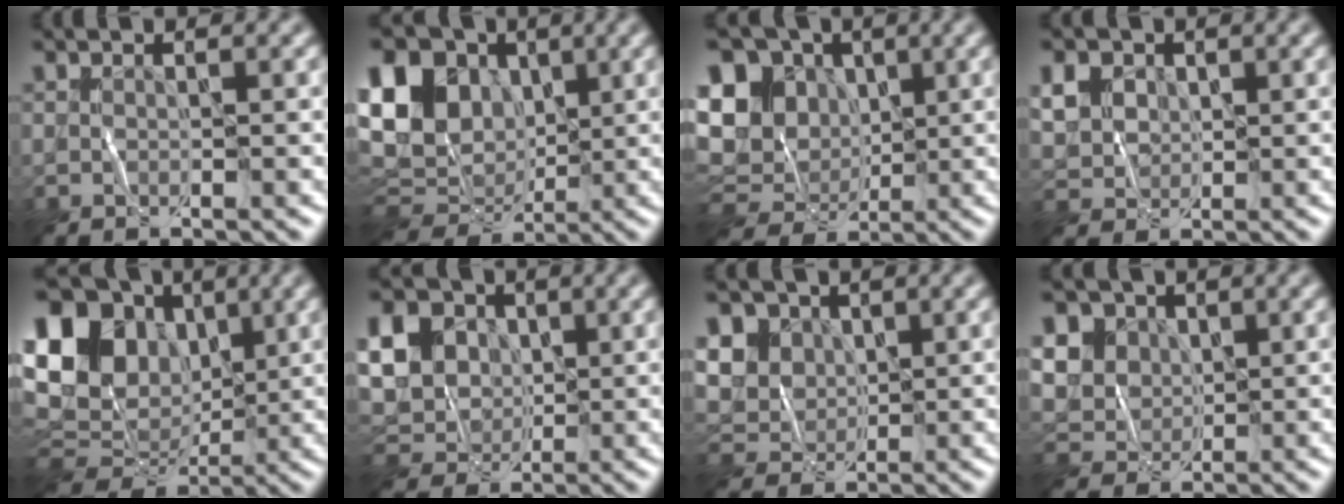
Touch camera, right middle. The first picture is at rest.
{"total": 15.7, "force": [4.1, 11.8, 9.4], "torque": [-0.215, 0.042, 0.059]}
{"total": 10.8, "force": [2.2, 9.1, 5.5], "torque": [-0.125, 0.018, 0.030]}
{"total": 4.6, "force": [1.9, 3.8, 1.7], "torque": [-0.072, 0.015, 0.038]}
{"total": 17.8, "force": [4.1, 13.6, 10.7], "torque": [-0.231, 0.049, 0.068]}
{"total": 7.8, "force": [2.1, 6.4, 4.0], "torque": [-0.115, 0.019, 0.035]}
{"total": 8.2, "force": [3.8, 6.5, 3.3], "torque": [-0.093, 0.027, 0.060]}
{"total": 10.6, "force": [5.0, 8.4, 4.2], "torque": [-0.123, 0.029, 0.081]}